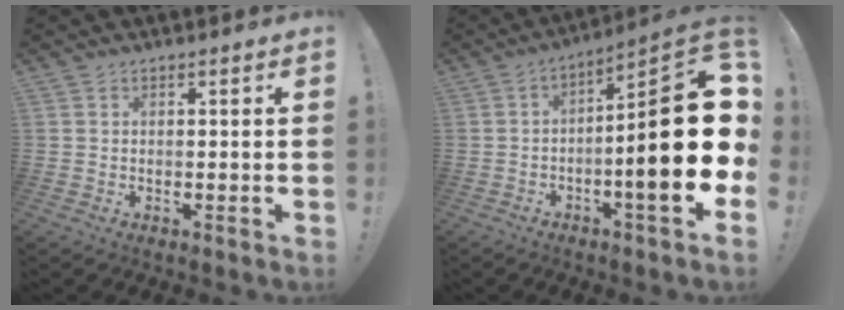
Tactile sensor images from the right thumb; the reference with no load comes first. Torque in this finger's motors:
{"motor_torque": [2.41, 2.60, 2.09, -0.68, 0.30]}